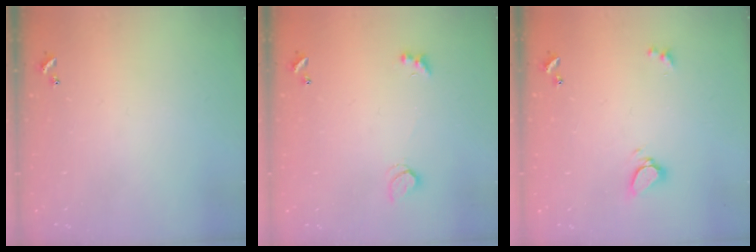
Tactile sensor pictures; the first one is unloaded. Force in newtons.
{"total": 2.3, "press": 1.9, "slide": 1.1}
{"total": 4.4, "press": 4.4, "slide": 0.6}